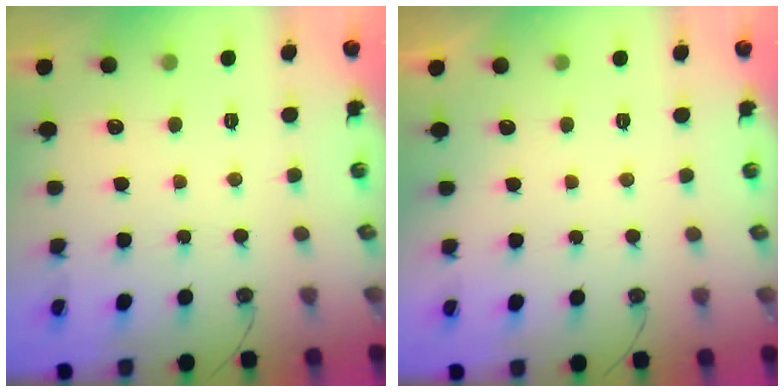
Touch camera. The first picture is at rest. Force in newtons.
{"total": 0.0}